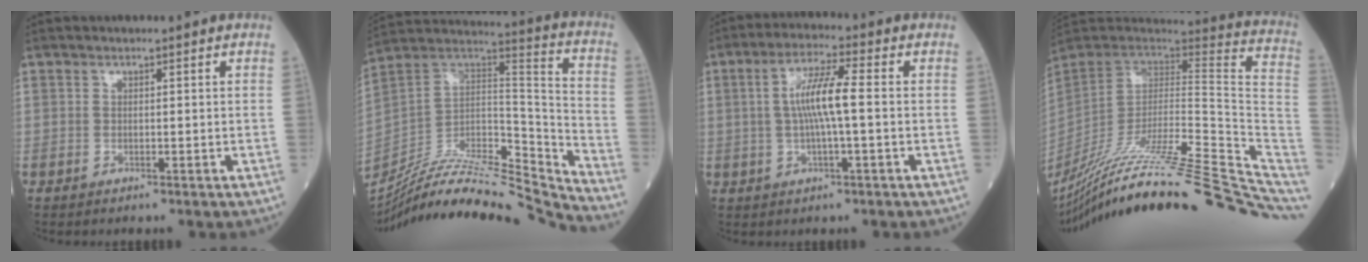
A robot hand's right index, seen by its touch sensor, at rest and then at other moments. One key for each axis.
{"total": 25.1, "fx": -24.0, "fy": 0.5, "fz": 7.3, "tx": -0.119, "ty": 0.017, "tz": -0.388}
{"total": 7.4, "fx": 0.2, "fy": 0.5, "fz": 7.4, "tx": -0.146, "ty": 0.011, "tz": -0.001}
{"total": 36.3, "fx": -29.2, "fy": 1.6, "fz": 21.6, "tx": -0.245, "ty": -0.053, "tz": -0.441}